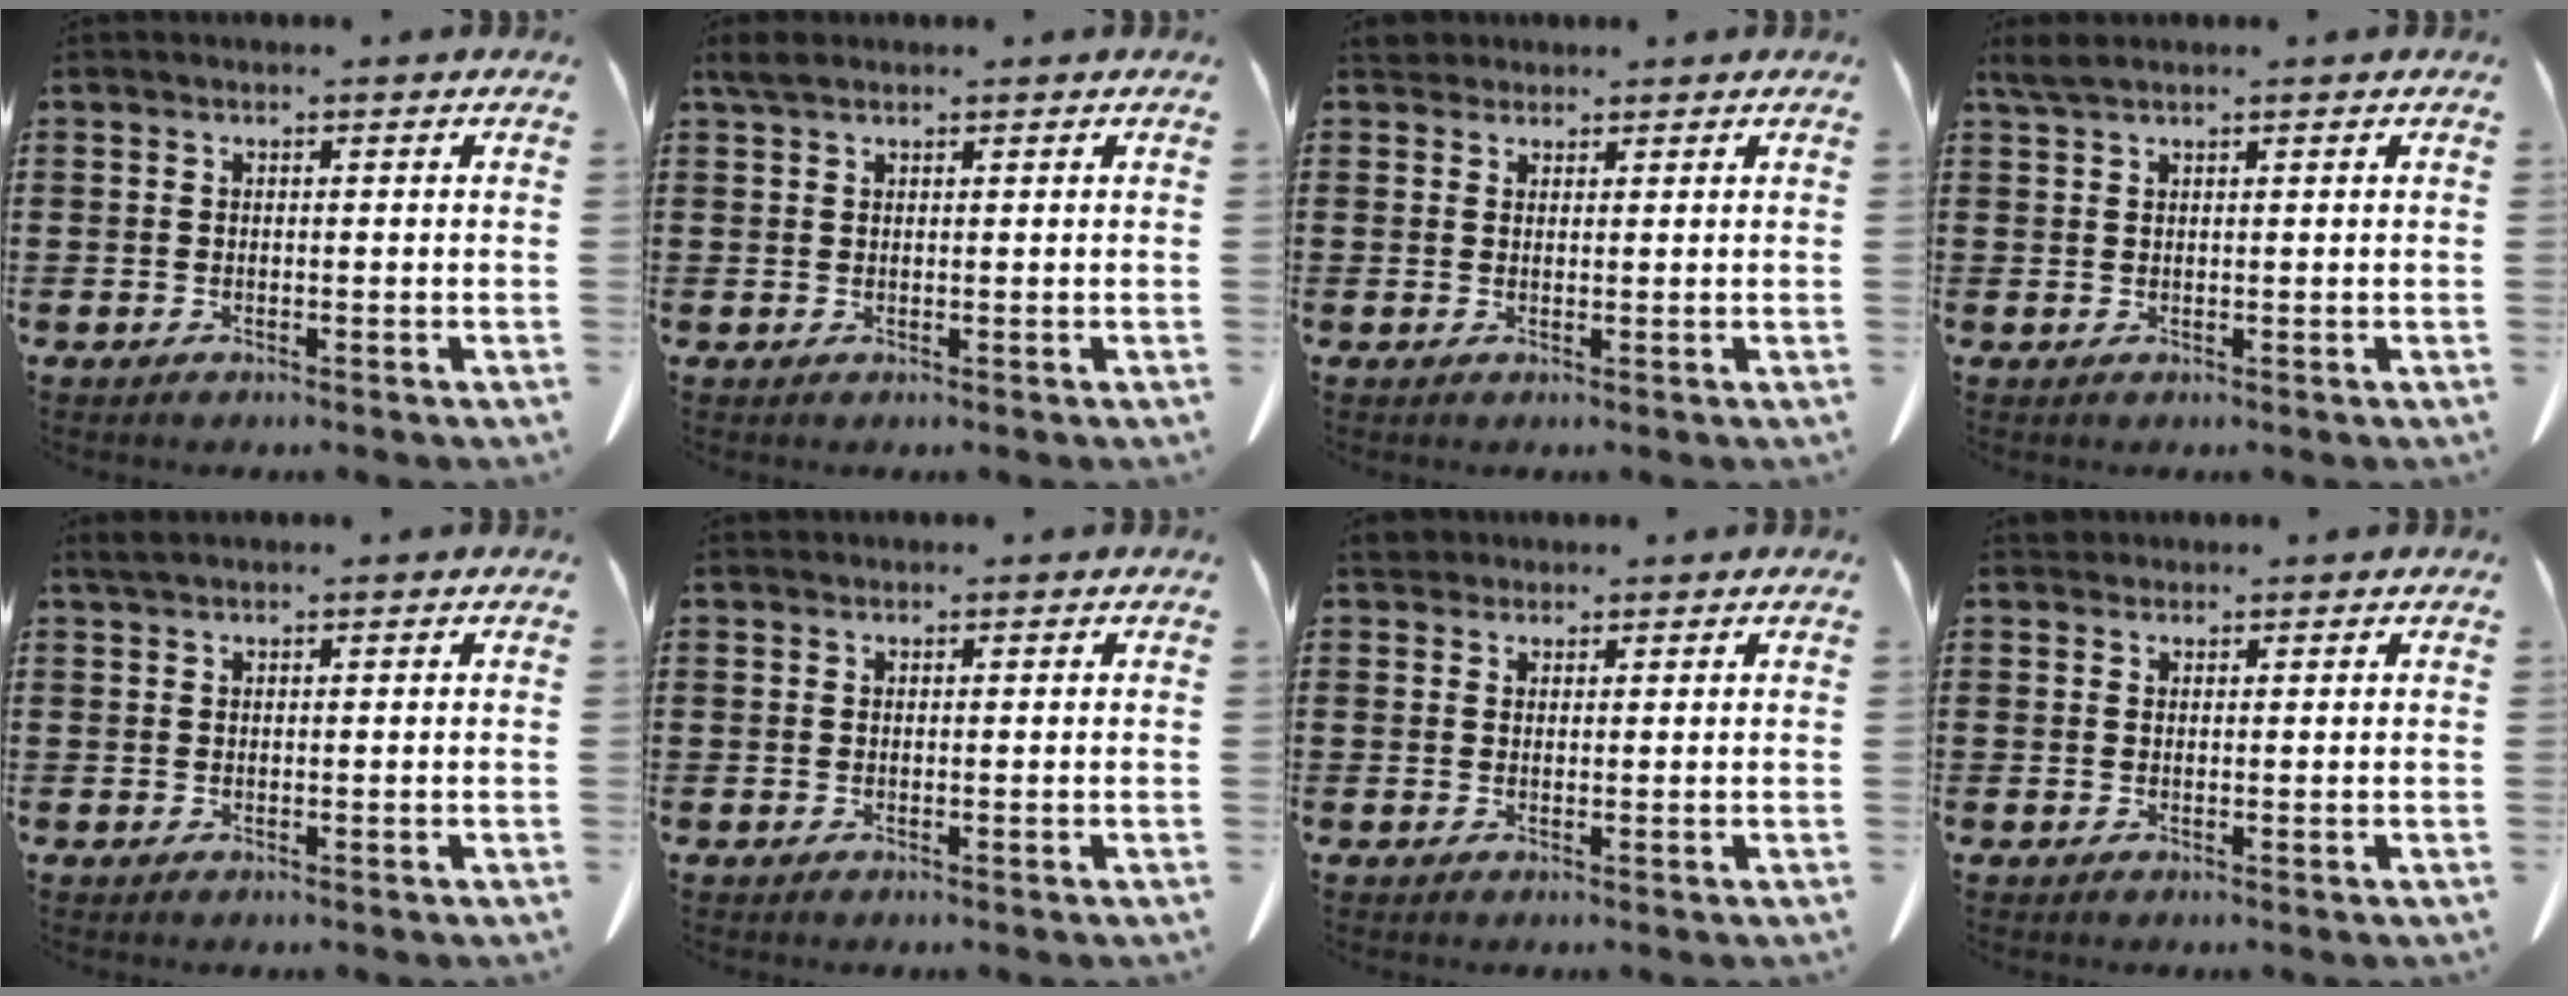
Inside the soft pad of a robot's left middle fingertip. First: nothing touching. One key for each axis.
{"total": 1.8, "fx": 1.3, "fy": 0.6, "fz": 1.0, "tx": -0.025, "ty": 0.005, "tz": 0.024}
{"total": 2.7, "fx": 2.3, "fy": 1.2, "fz": 0.7, "tx": -0.022, "ty": 0.006, "tz": 0.045}
{"total": 2.0, "fx": 1.4, "fy": 0.3, "fz": 1.3, "tx": -0.030, "ty": 0.001, "tz": 0.026}
{"total": 0.9, "fx": 0.7, "fy": 0.1, "fz": 0.6, "tx": -0.014, "ty": 0.000, "tz": 0.013}
{"total": 0.0}
{"total": 2.4, "fx": 2.0, "fy": 1.2, "fz": 0.7, "tx": -0.020, "ty": 0.008, "tz": 0.039}
{"total": 1.0, "fx": 0.9, "fy": 0.5, "fz": 0.1, "tx": -0.004, "ty": 0.003, "tz": 0.018}